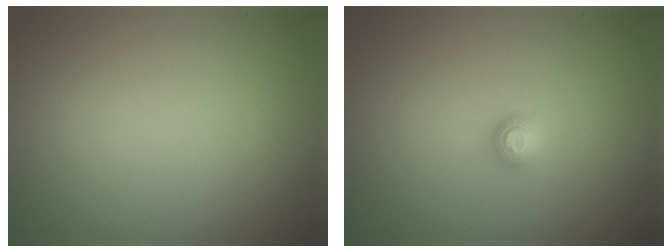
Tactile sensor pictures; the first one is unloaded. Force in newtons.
{"total": 1.2, "press": 1.1, "slide": 0.3}